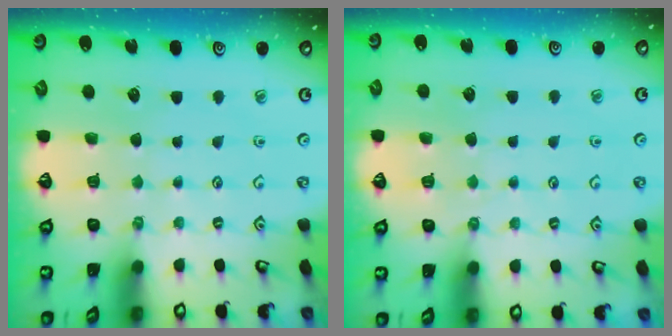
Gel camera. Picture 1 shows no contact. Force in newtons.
{"total": 2.5, "press": 2.4, "slide": 0.4}